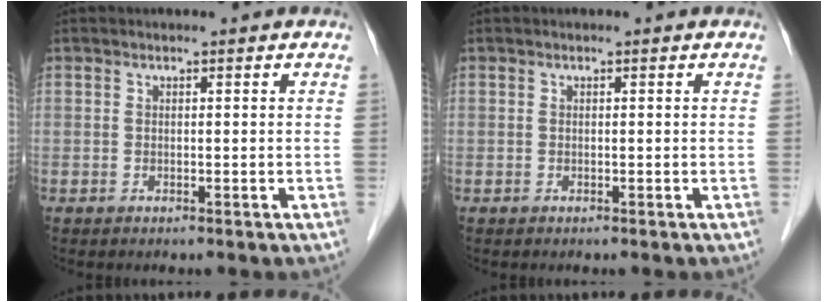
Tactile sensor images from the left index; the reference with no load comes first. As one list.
[{"total": 0.0}]